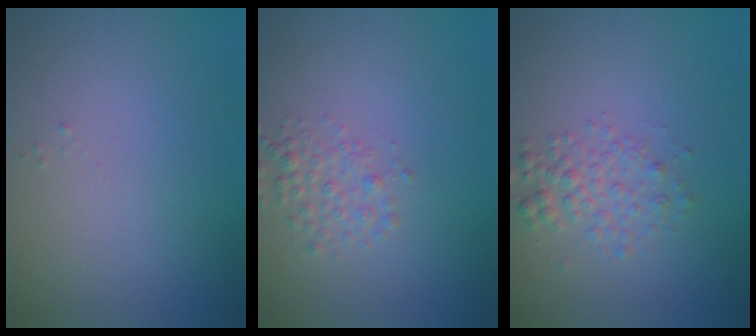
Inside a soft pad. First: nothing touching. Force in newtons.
{"total": 2.0, "press": 2.0, "slide": 0.1}
{"total": 2.4, "press": 2.4, "slide": 0.1}